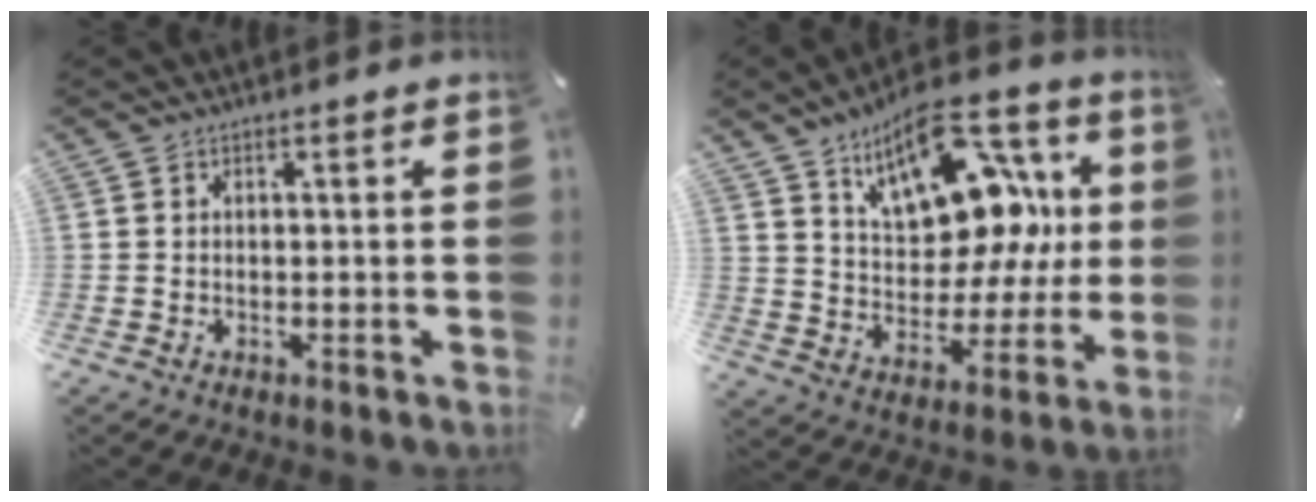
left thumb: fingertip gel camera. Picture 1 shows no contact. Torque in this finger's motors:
{"motor_torque": [2.51, 2.50, 1.62, -1.14, 0.17]}